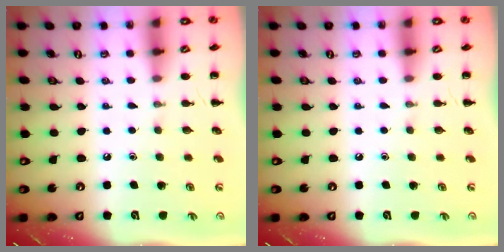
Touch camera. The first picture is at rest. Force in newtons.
{"total": 0.0}